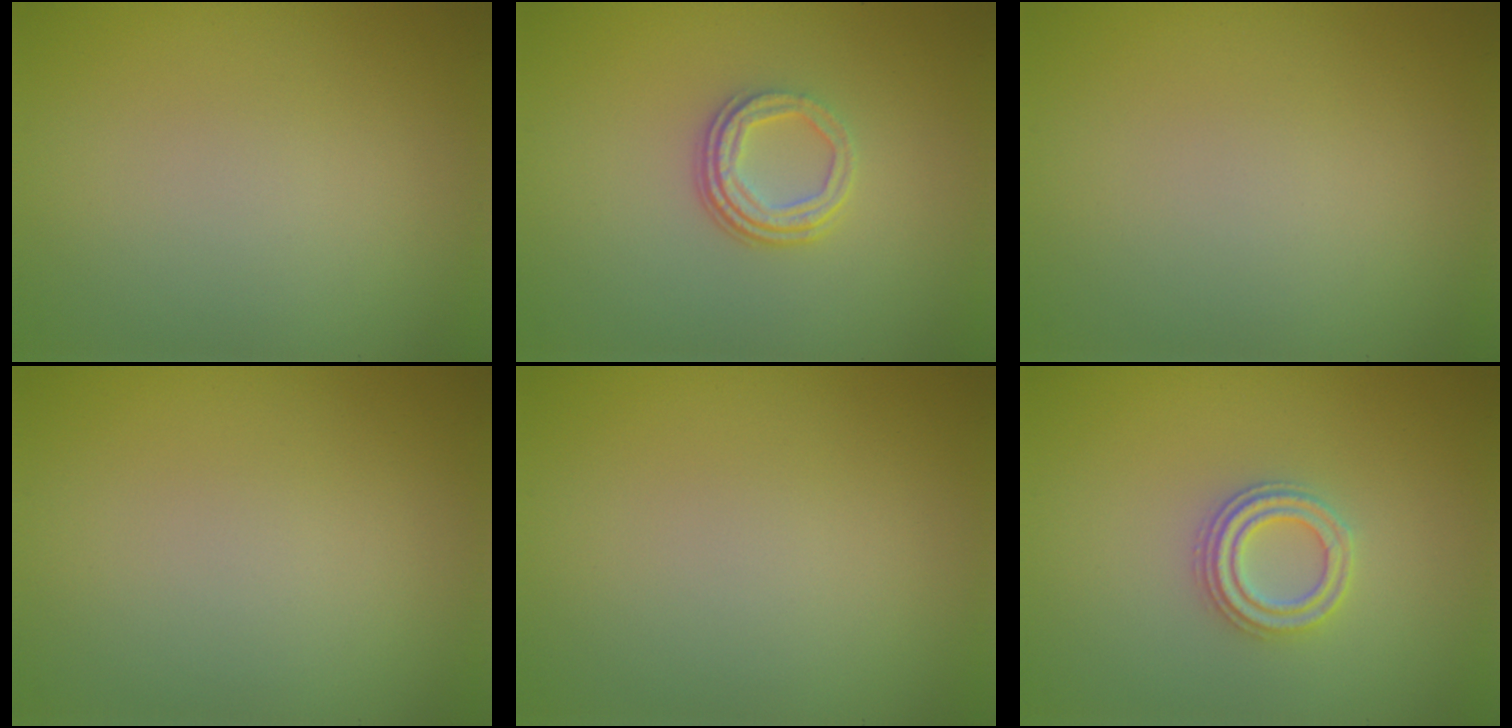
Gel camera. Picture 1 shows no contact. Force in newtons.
{"total": 3.4, "press": 2.5, "slide": 2.3}
{"total": 0.0}
{"total": 0.0}
{"total": 0.0}
{"total": 2.7, "press": 2.6, "slide": 1.0}